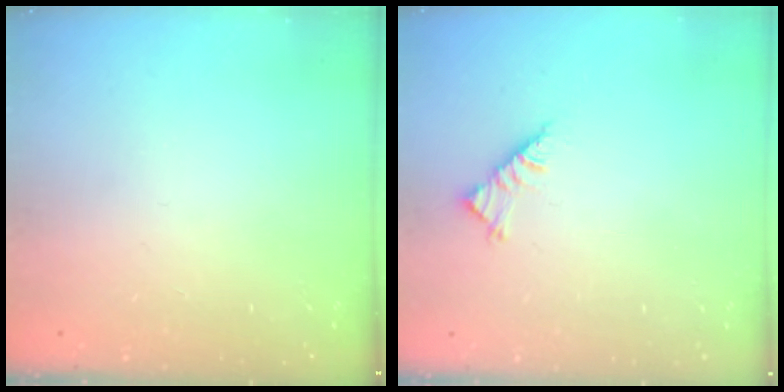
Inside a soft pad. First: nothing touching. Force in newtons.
{"total": 4.7, "press": 4.7, "slide": 0.9}